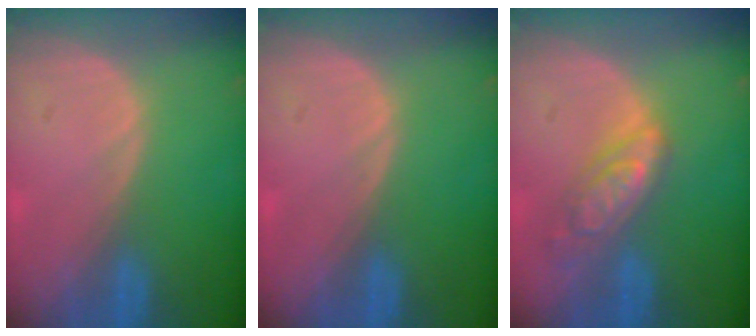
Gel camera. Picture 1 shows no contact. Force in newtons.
{"total": 0.0}
{"total": 6.4, "press": 5.7, "slide": 3.0}